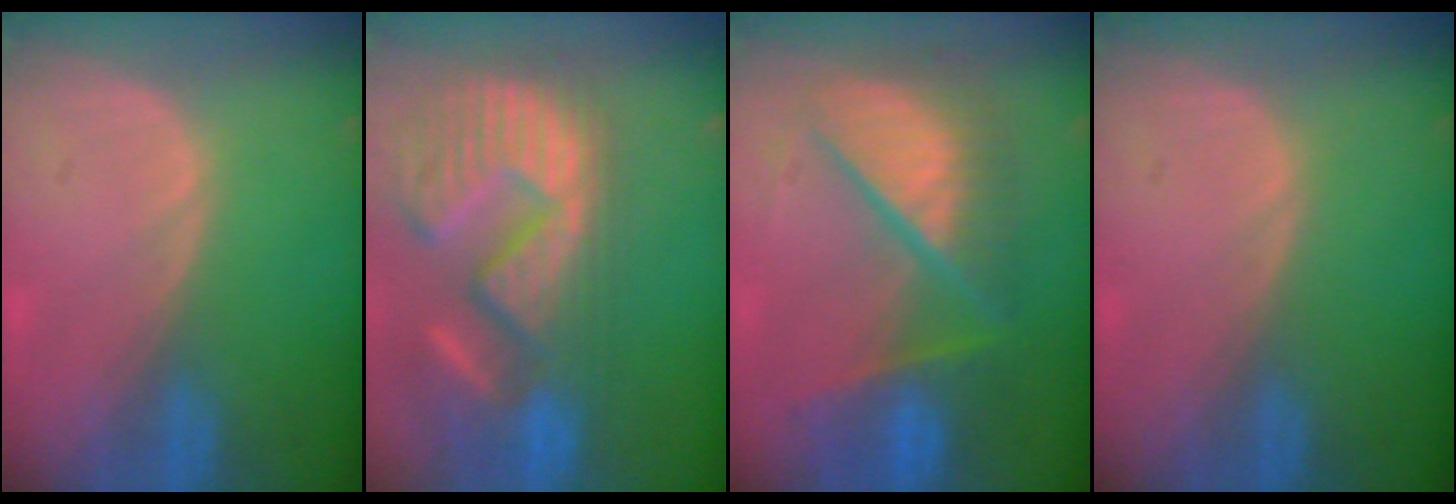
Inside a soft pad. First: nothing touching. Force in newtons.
{"total": 15.4, "press": 12.7, "slide": 8.7}
{"total": 10.9, "press": 10.9, "slide": 1.4}
{"total": 0.0}